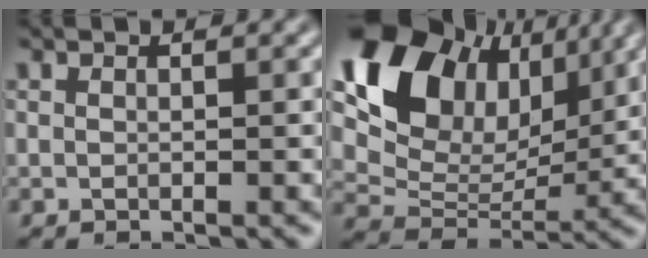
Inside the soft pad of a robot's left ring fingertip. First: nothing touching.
{"total": 11.8, "force": [5.2, 8.0, 6.8], "torque": [-0.147, 0.023, 0.102]}